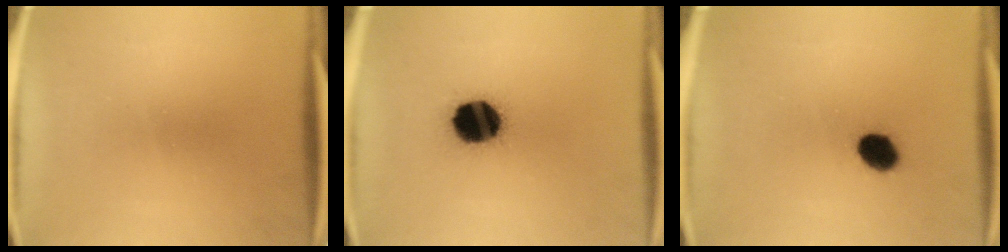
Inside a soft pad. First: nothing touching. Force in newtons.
{"total": 15.3}
{"total": 6.4}